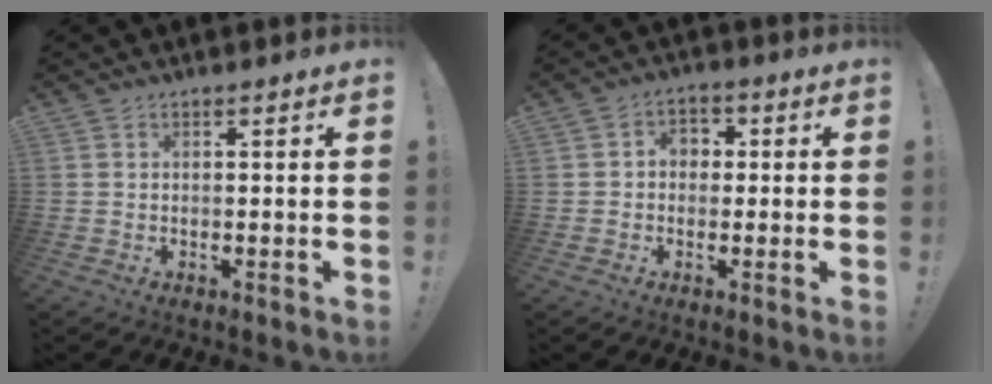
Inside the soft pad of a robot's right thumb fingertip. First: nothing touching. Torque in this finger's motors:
{"motor_torque": [0.57, 0.75, 0.42, -0.29, -0.01]}